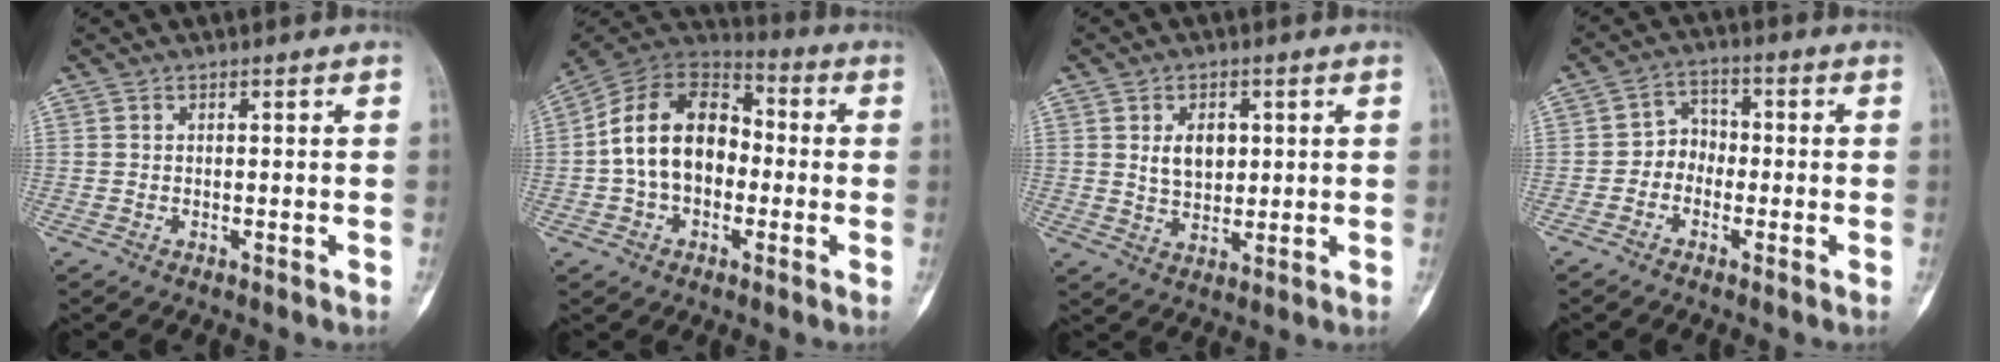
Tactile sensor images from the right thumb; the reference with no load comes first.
{"total": 16.3, "force": [-1.0, 11.3, 11.6], "torque": [-0.178, 0.043, -0.028]}
{"total": 6.0, "force": [1.5, 4.1, 4.2], "torque": [-0.049, -0.010, 0.031]}
{"total": 4.6, "force": [-1.5, 3.9, 2.0], "torque": [-0.001, 0.024, -0.043]}